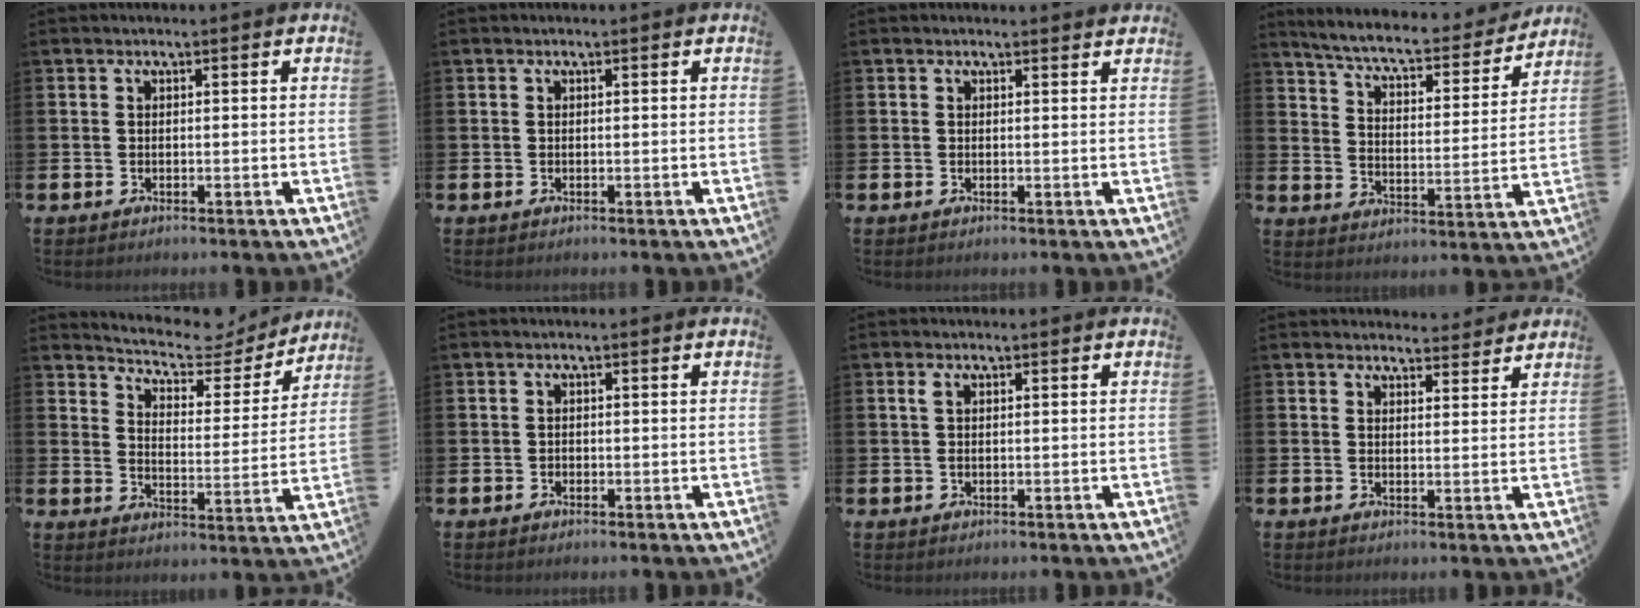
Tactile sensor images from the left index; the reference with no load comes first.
{"total": 0.0}
{"total": 0.7, "force": [0.7, 0.1, 0.1], "torque": [0.005, -0.001, 0.010]}
{"total": 6.7, "force": [6.2, 0.9, 2.5], "torque": [-0.078, -0.042, 0.101]}
{"total": 6.7, "force": [6.3, 1.9, 1.4], "torque": [-0.049, -0.049, 0.104]}
{"total": 0.6, "force": [-0.3, 0.4, 0.1], "torque": [-0.002, 0.003, -0.008]}
{"total": 1.1, "force": [0.3, 0.4, 1.0], "torque": [-0.022, 0.005, 0.005]}
{"total": 3.1, "force": [3.1, 0.6, -0.2], "torque": [0.004, -0.020, 0.054]}